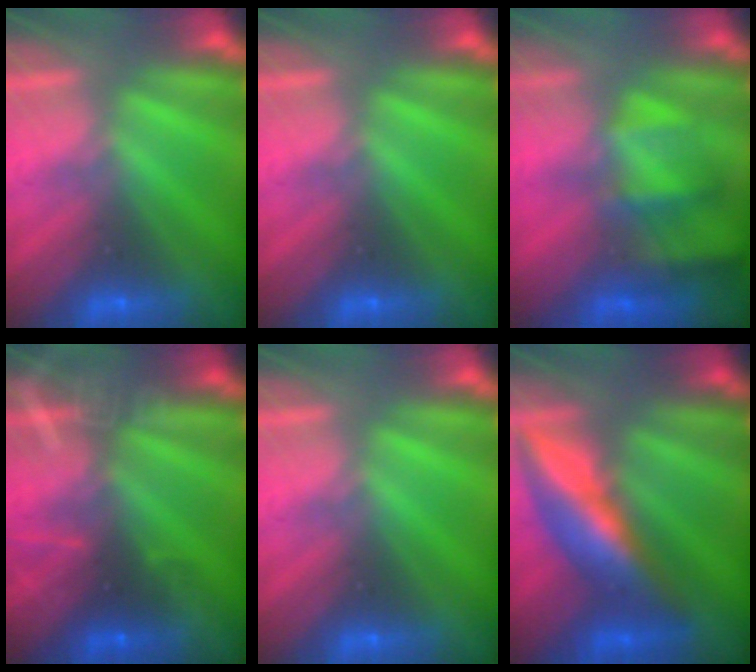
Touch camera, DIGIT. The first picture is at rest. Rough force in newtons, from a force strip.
{"total": 0.0}
{"total": 4.5}
{"total": 3.3}
{"total": 0.0}
{"total": 6.1}